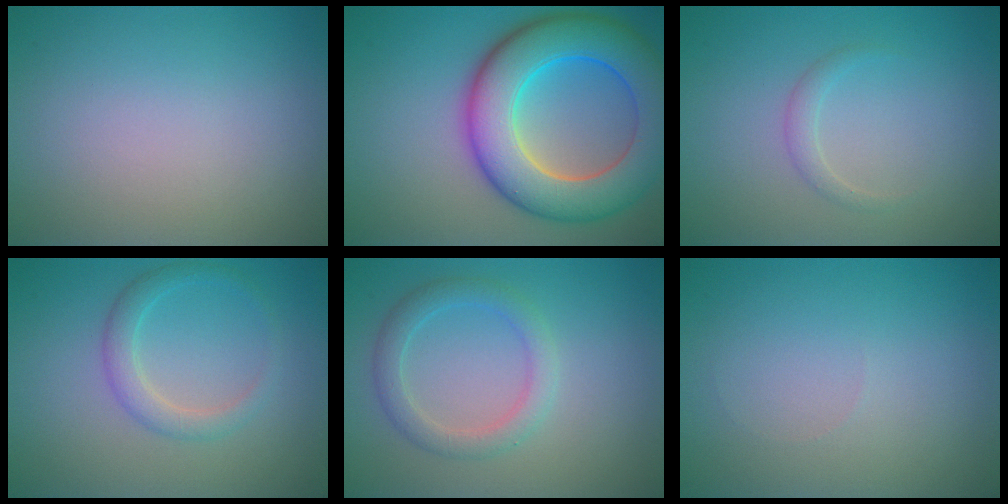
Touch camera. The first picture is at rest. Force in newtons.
{"total": 10.8, "press": 10.8, "slide": 0.3}
{"total": 1.1, "press": 1.1, "slide": 0.1}
{"total": 2.2, "press": 2.2, "slide": 0.1}
{"total": 2.7, "press": 2.7, "slide": 0.1}
{"total": 0.0}